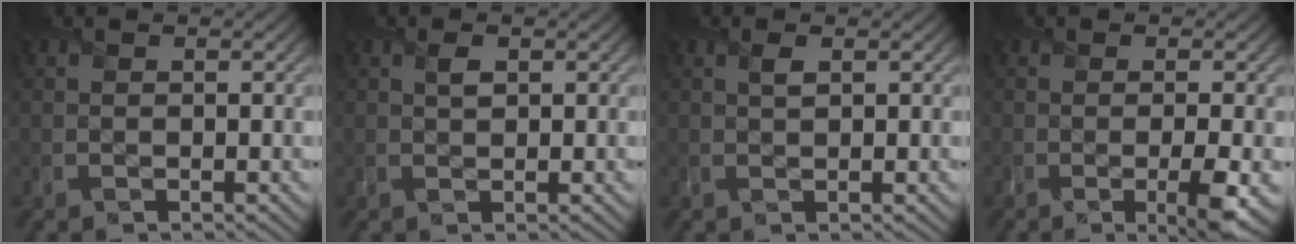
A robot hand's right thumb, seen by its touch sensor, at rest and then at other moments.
{"total": 1.2, "force": [0.6, 0.7, 0.7], "torque": [-0.016, 0.000, 0.011]}
{"total": 1.0, "force": [0.6, 0.4, 0.7], "torque": [-0.017, 0.000, 0.012]}
{"total": 4.2, "force": [-1.2, 0.7, 3.9], "torque": [-0.066, -0.004, -0.021]}